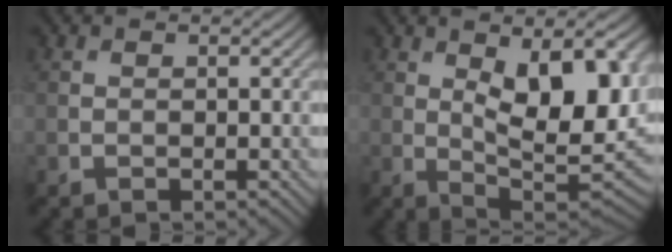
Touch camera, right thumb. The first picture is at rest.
{"total": 14.3, "force": [3.2, 5.8, 12.6], "torque": [-0.190, 0.005, 0.050]}